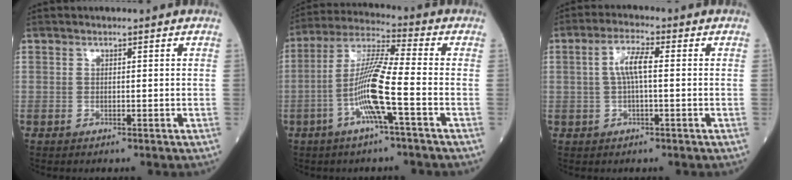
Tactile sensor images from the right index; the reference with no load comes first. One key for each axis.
{"total": 10.7, "fx": -3.4, "fy": -0.2, "fz": 10.2, "tx": -0.205, "ty": 0.003, "tz": -0.072}
{"total": 4.6, "fx": 0.3, "fy": 0.8, "fz": 4.5, "tx": -0.092, "ty": 0.012, "tz": 0.004}